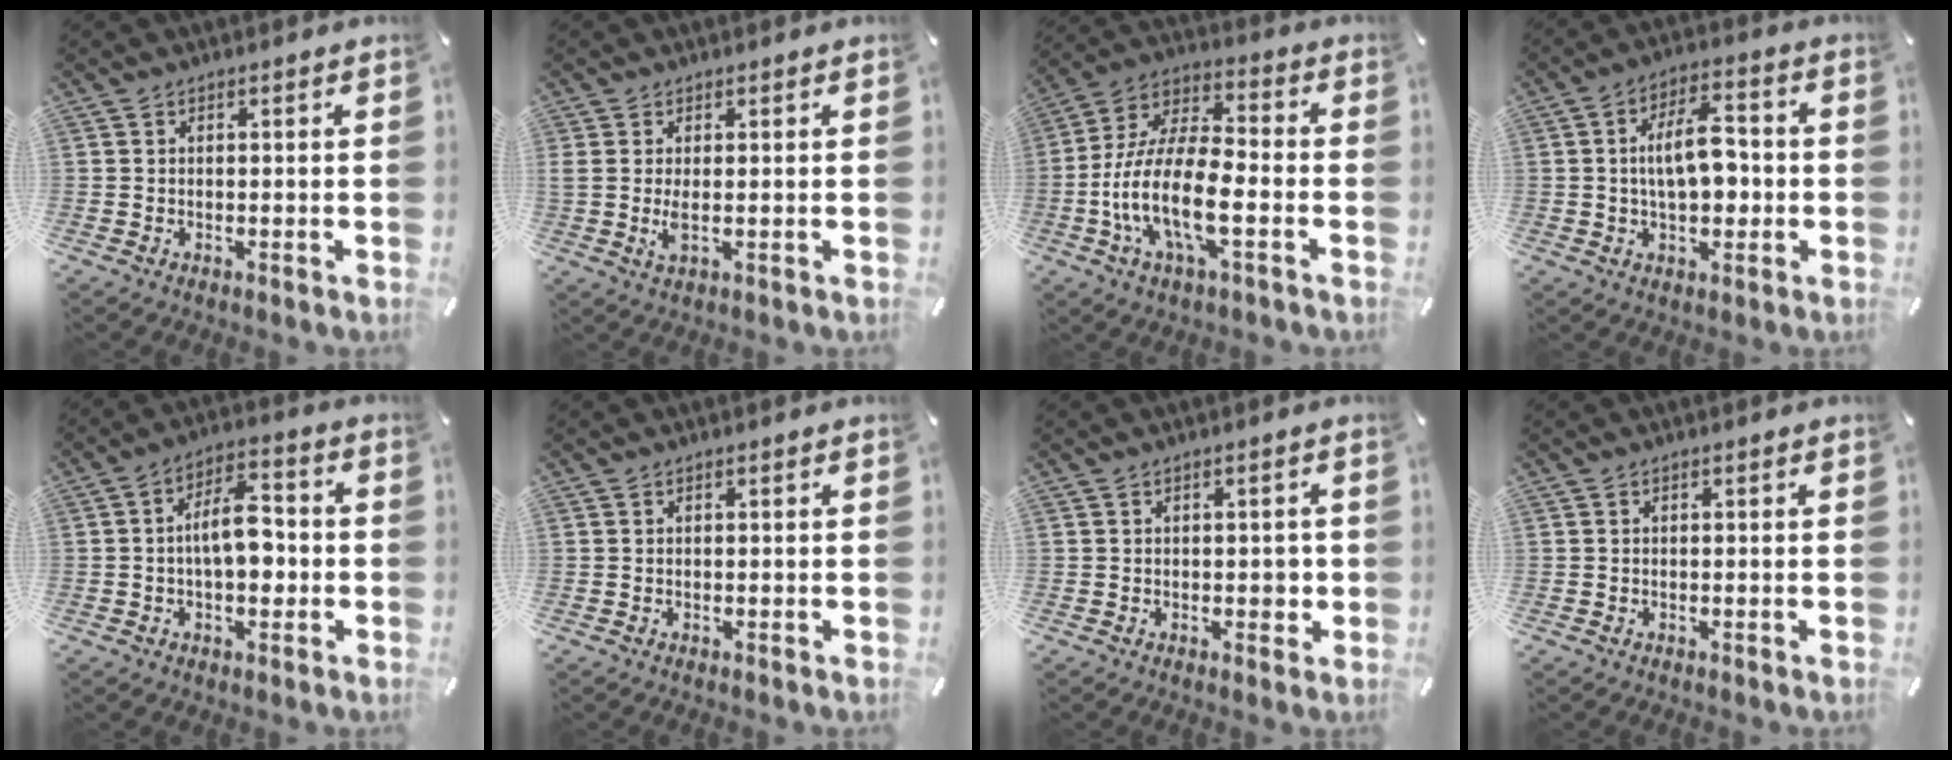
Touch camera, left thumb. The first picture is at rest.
{"total": 4.0, "force": [0.2, 1.0, 3.8], "torque": [-0.075, -0.010, -0.001]}
{"total": 15.6, "force": [-5.5, 6.2, 13.2], "torque": [-0.291, -0.008, -0.102]}
{"total": 11.3, "force": [-0.2, 6.4, 9.3], "torque": [-0.152, 0.010, -0.007]}
{"total": 10.2, "force": [-1.0, 5.5, 8.5], "torque": [-0.126, 0.011, -0.017]}
{"total": 0.0}
{"total": 2.2, "force": [-0.2, 1.3, 1.7], "torque": [-0.014, -0.004, -0.008]}
{"total": 0.0}